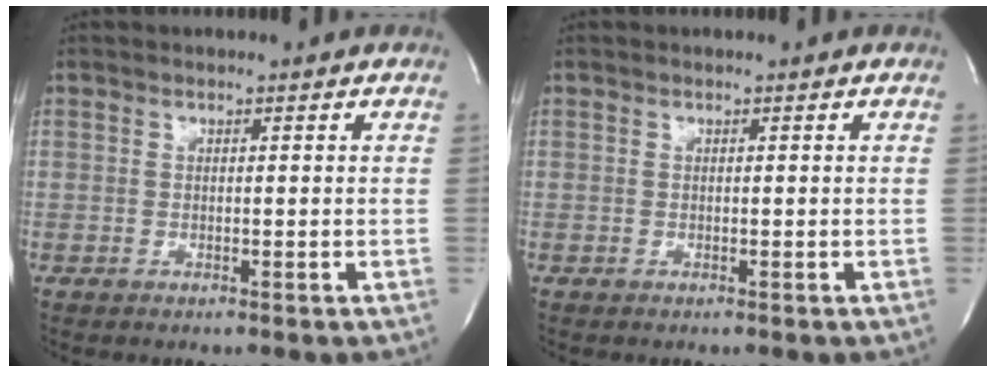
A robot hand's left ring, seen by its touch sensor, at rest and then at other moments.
{"total": 0.0}